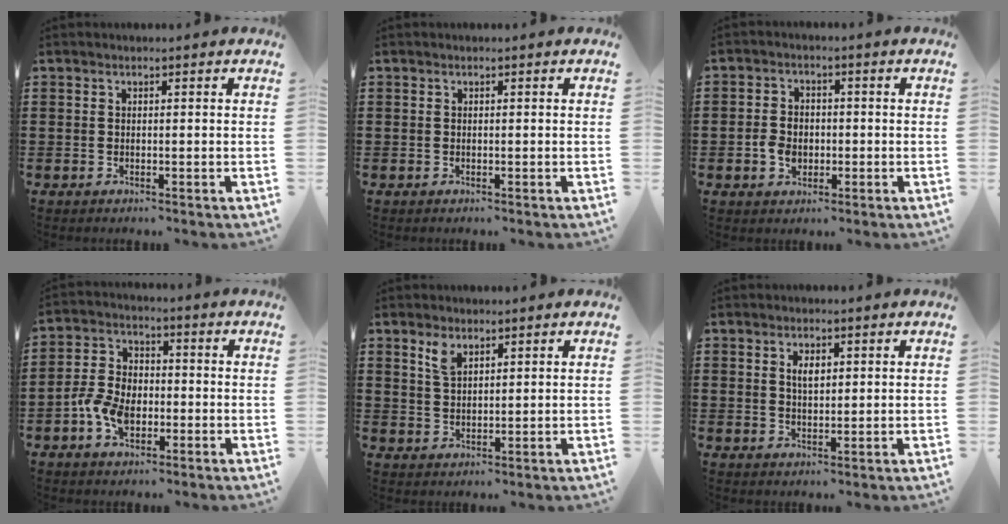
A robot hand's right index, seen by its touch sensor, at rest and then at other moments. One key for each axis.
{"total": 0.0}
{"total": 3.8, "fx": -0.9, "fy": 2.8, "fz": 2.4, "tx": -0.064, "ty": -0.001, "tz": -0.020}
{"total": 6.3, "fx": -2.2, "fy": 4.1, "fz": 4.3, "tx": -0.104, "ty": 0.003, "tz": -0.044}
{"total": 3.4, "fx": 2.3, "fy": 1.6, "fz": 2.0, "tx": -0.047, "ty": 0.006, "tz": 0.041}
{"total": 2.5, "fx": 0.9, "fy": 1.2, "fz": 2.0, "tx": -0.034, "ty": 0.001, "tz": 0.013}